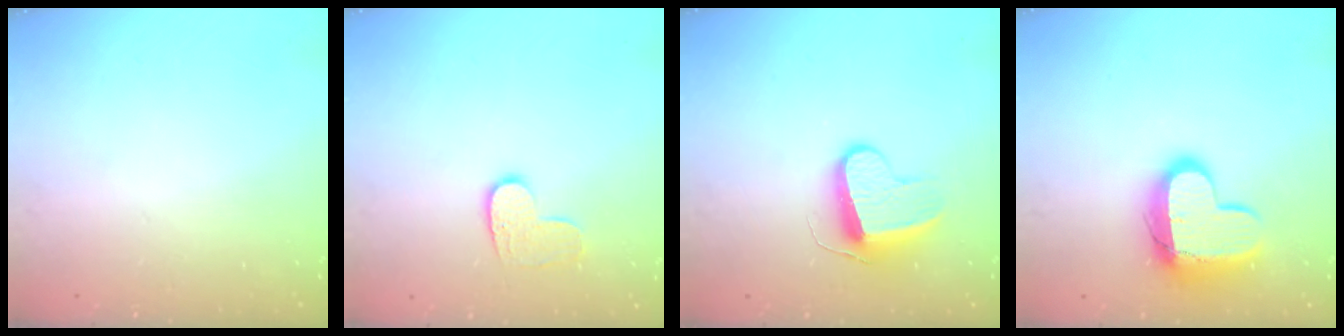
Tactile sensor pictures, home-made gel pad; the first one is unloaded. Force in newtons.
{"total": 7.0, "press": 7.0, "slide": 0.2}
{"total": 9.2, "press": 9.2, "slide": 0.2}
{"total": 14.1, "press": 14.1, "slide": 1.1}